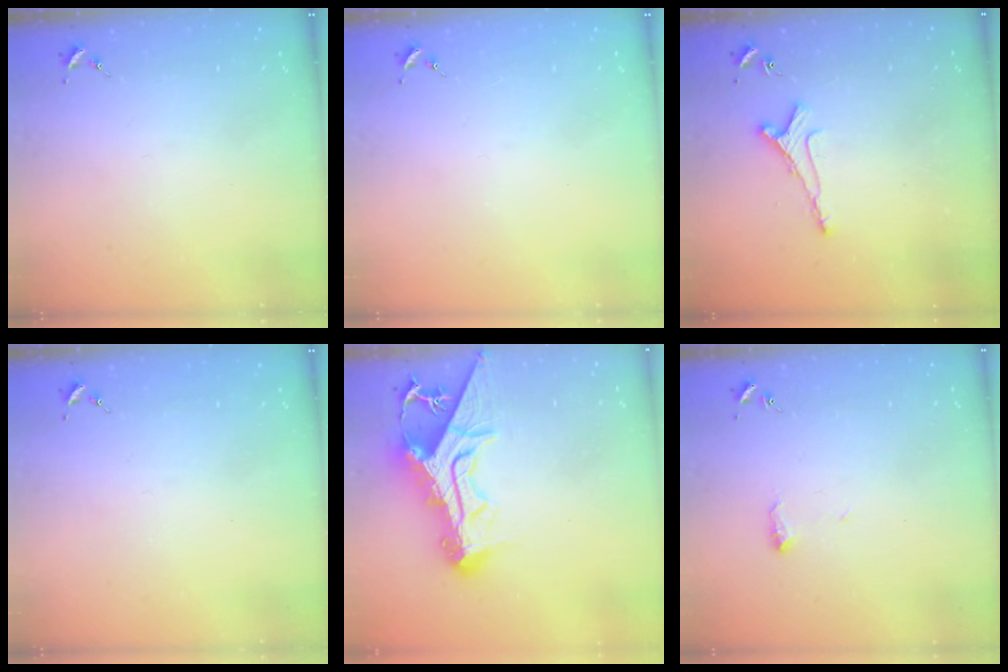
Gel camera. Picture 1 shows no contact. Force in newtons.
{"total": 0.0}
{"total": 4.5, "press": 4.4, "slide": 0.9}
{"total": 0.0}
{"total": 20.1, "press": 20.1, "slide": 1.7}
{"total": 6.0, "press": 5.9, "slide": 1.1}